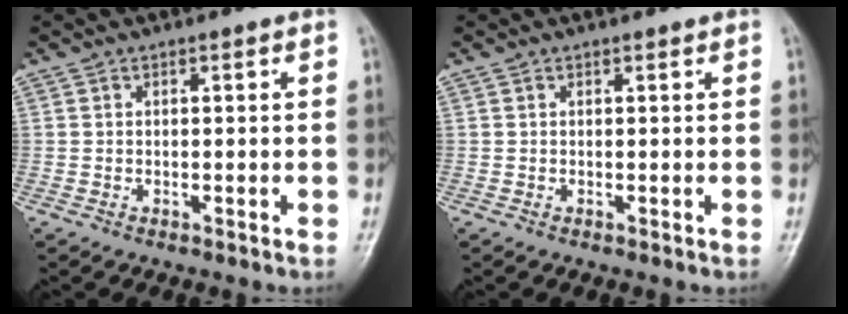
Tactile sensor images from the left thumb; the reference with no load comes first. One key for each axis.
{"total": 0.0}